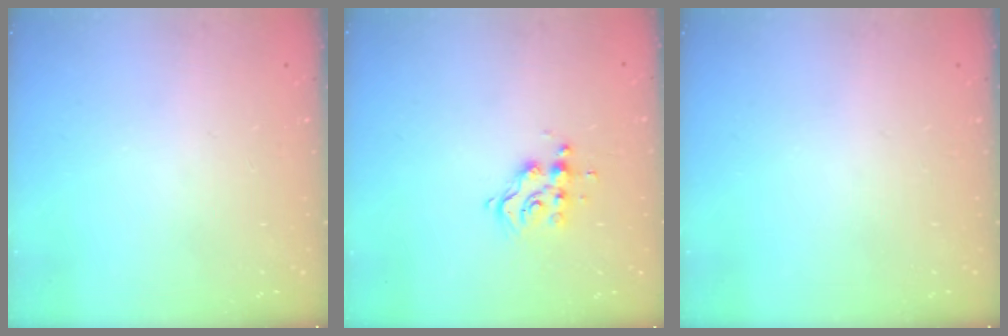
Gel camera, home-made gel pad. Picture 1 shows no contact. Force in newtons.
{"total": 8.4, "press": 8.4, "slide": 0.7}
{"total": 0.0}